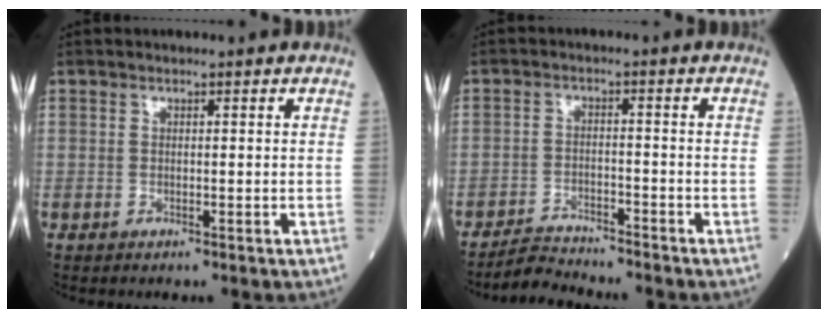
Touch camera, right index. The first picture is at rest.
{"total": 3.9, "force": [-3.9, -0.3, -0.3], "torque": [0.003, -0.014, -0.067]}